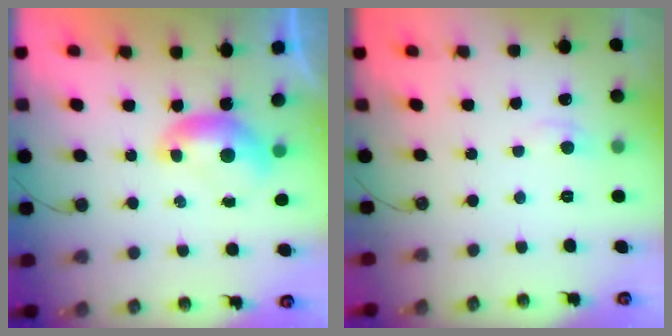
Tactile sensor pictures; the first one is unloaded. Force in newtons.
{"total": 0.6, "press": 0.6, "slide": 0.2}